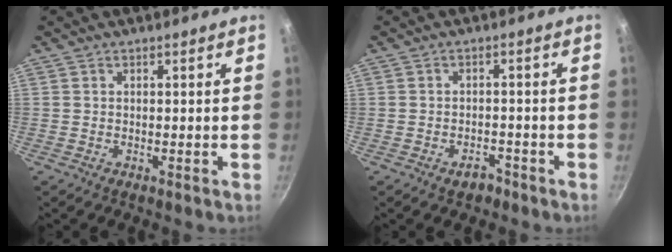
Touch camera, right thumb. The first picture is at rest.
{"total": 2.8, "force": [-1.9, 1.6, 1.1], "torque": [-0.005, 0.023, -0.020]}